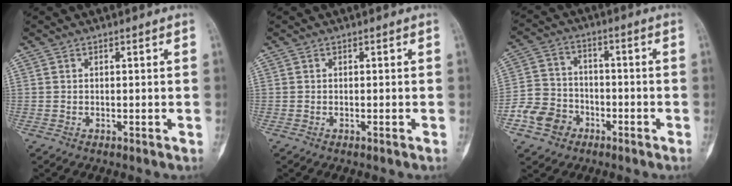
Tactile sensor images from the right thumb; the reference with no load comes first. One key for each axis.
{"total": 0.0}
{"total": 9.2, "fx": -4.4, "fy": 7.4, "fz": 3.0, "tx": -0.036, "ty": 0.034, "tz": -0.084}